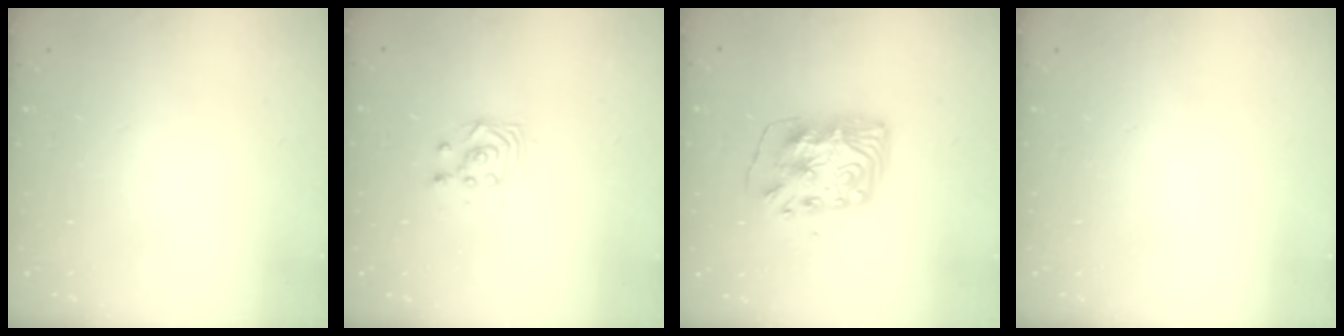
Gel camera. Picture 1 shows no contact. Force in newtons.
{"total": 2.9, "press": 2.9, "slide": 0.4}
{"total": 11.3, "press": 11.3, "slide": 1.1}
{"total": 0.0}